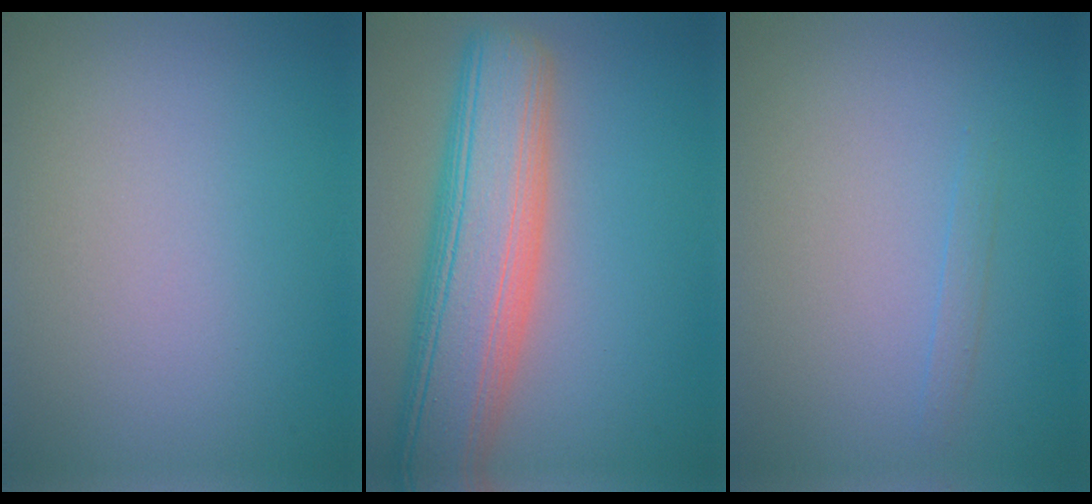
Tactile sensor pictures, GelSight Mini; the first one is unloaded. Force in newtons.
{"total": 10.4, "press": 10.3, "slide": 1.1}
{"total": 0.7, "press": 0.7, "slide": 0.0}